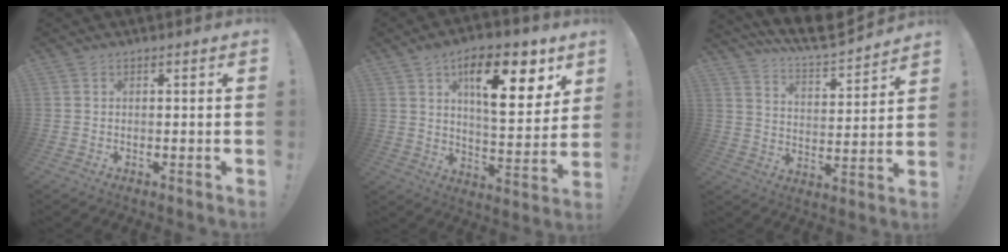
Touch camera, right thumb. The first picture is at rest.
{"total": 18.6, "force": [9.1, 7.5, 14.5], "torque": [-0.199, -0.046, 0.141]}
{"total": 10.1, "force": [9.5, 1.2, 3.2], "torque": [-0.070, -0.087, 0.164]}